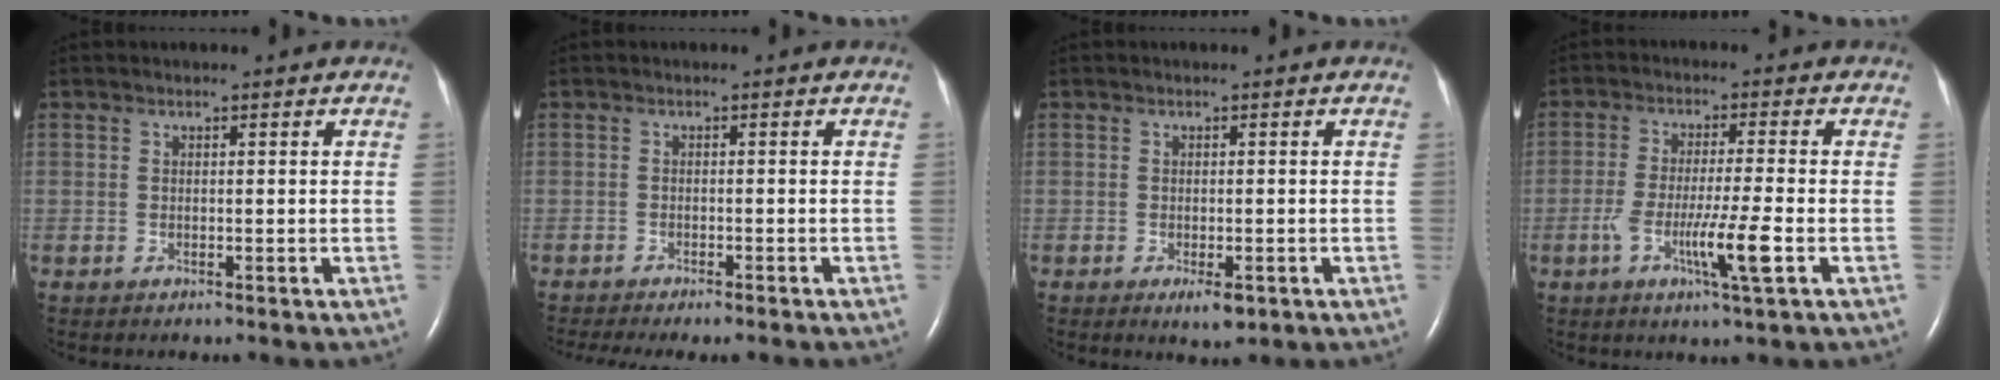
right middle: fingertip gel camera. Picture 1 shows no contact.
{"total": 8.1, "force": [-7.0, 1.0, 4.0], "torque": [-0.048, -0.008, -0.098]}
{"total": 2.5, "force": [-1.2, 0.8, 2.1], "torque": [-0.031, -0.002, -0.013]}
{"total": 7.7, "force": [-2.6, -0.5, 7.2], "torque": [-0.133, -0.017, -0.049]}